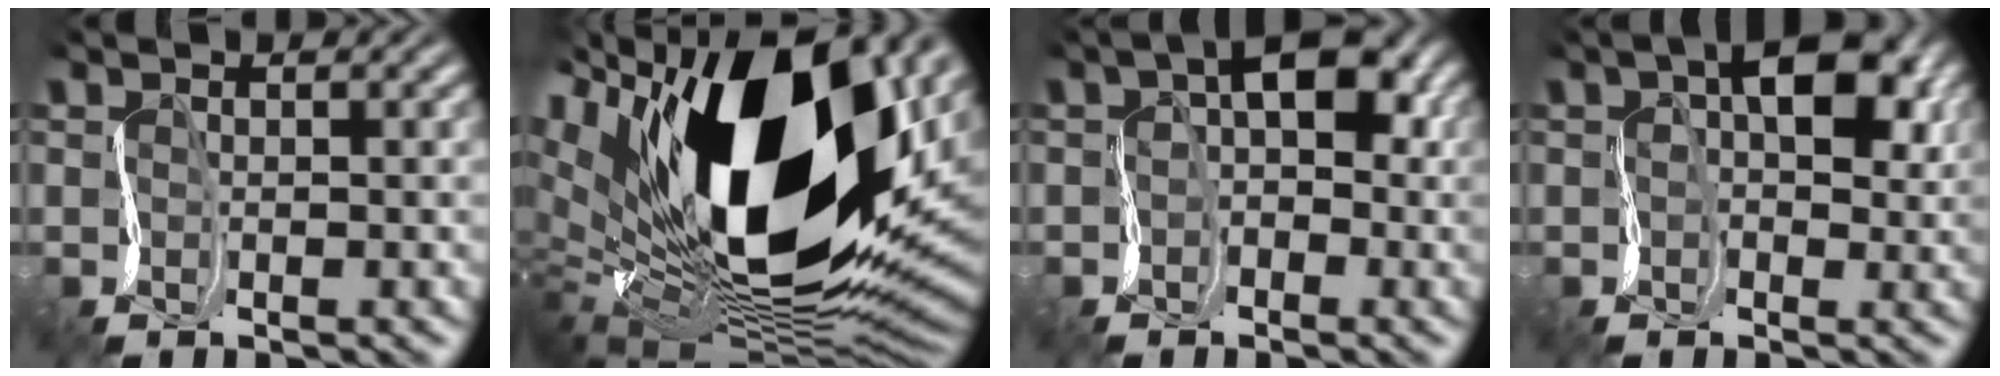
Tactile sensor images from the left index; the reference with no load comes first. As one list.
[{"total": 18.5, "force": [6.3, 10.4, 13.9], "torque": [-0.278, -0.004, 0.130]}, {"total": 4.9, "force": [0.8, 2.4, 4.2], "torque": [-0.064, 0.028, 0.010]}, {"total": 5.6, "force": [1.9, 2.4, 4.7], "torque": [-0.076, 0.023, 0.027]}]